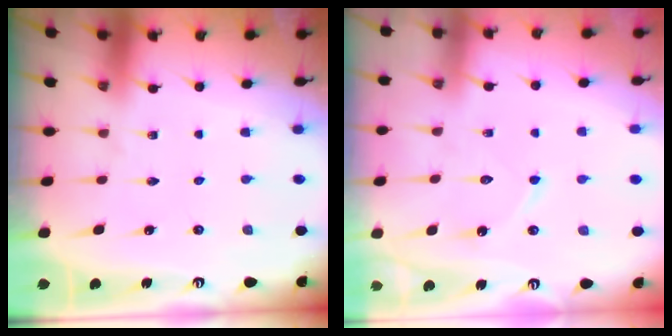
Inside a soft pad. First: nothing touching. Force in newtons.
{"total": 6.0, "press": 6.0, "slide": 0.5}